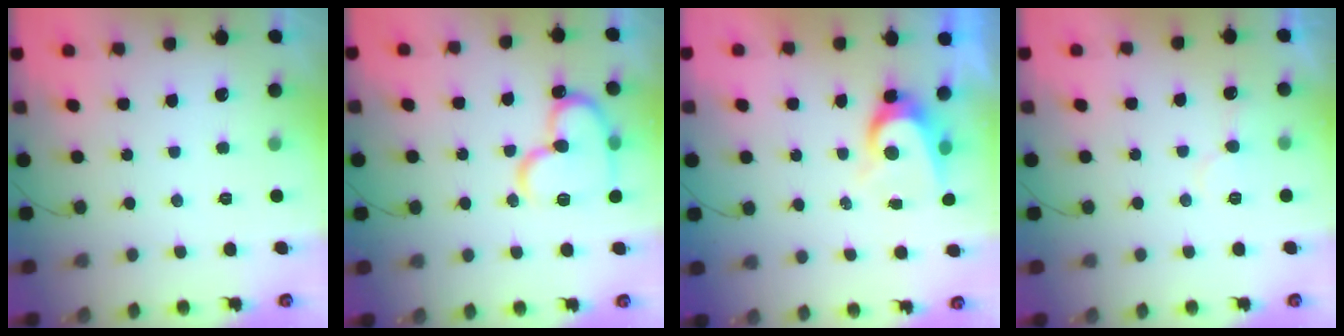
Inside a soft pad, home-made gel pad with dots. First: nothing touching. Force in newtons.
{"total": 16.4, "press": 16.3, "slide": 2.0}
{"total": 7.1, "press": 7.1, "slide": 0.8}
{"total": 7.2, "press": 7.2, "slide": 0.5}